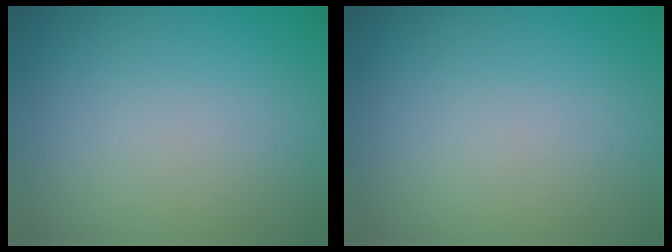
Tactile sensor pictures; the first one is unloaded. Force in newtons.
{"total": 0.0}